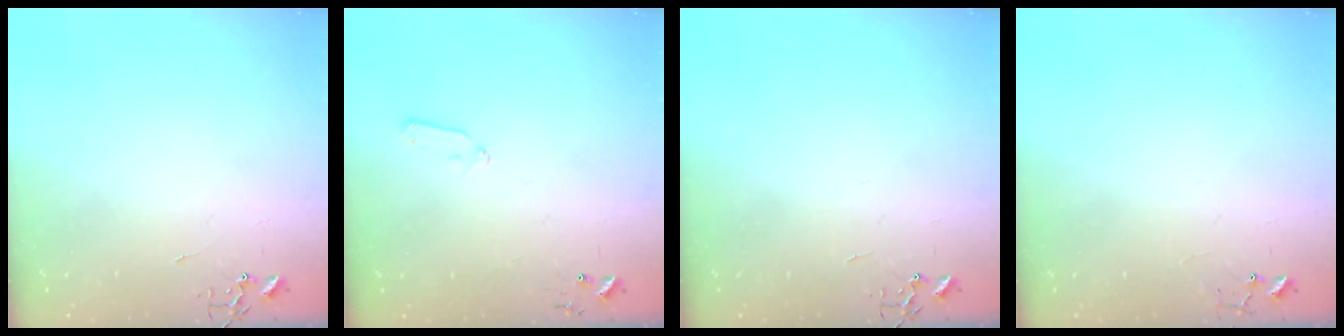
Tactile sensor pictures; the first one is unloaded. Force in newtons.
{"total": 6.0, "press": 5.9, "slide": 1.0}
{"total": 0.0}
{"total": 6.1, "press": 6.0, "slide": 0.4}